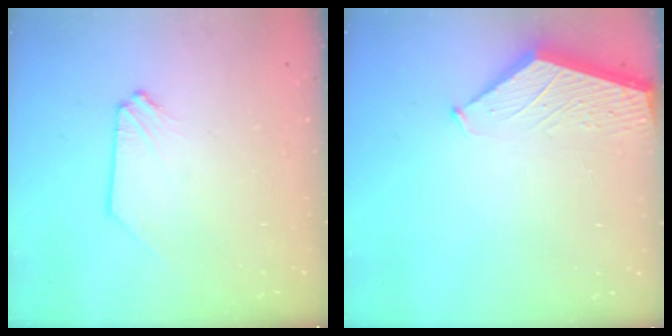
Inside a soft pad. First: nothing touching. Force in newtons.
{"total": 2.4, "press": 2.4, "slide": 0.3}